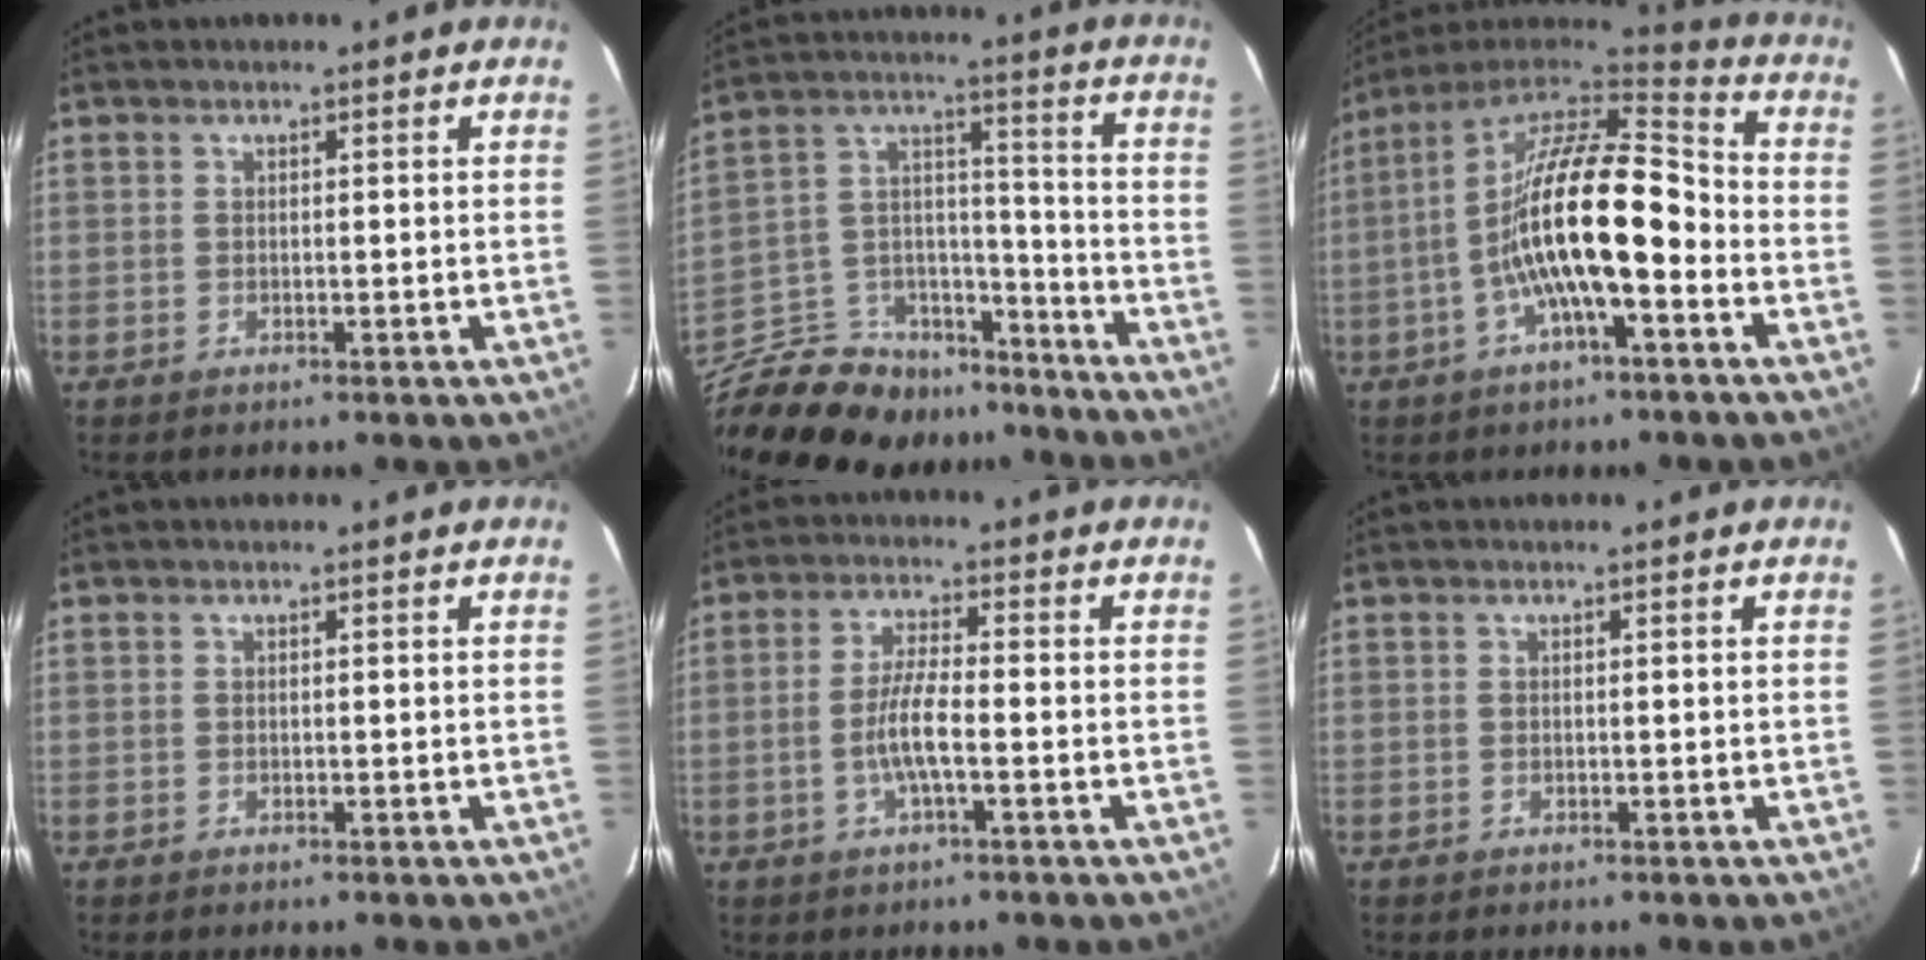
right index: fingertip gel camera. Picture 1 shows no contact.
{"total": 23.5, "force": [-17.5, 12.6, 9.3], "torque": [-0.221, 0.055, -0.257]}
{"total": 17.5, "force": [-4.8, 4.7, 16.2], "torque": [-0.296, -0.001, -0.095]}
{"total": 0.0}
{"total": 5.7, "force": [-1.7, 0.6, 5.4], "torque": [-0.109, -0.001, -0.034]}
{"total": 0.0}